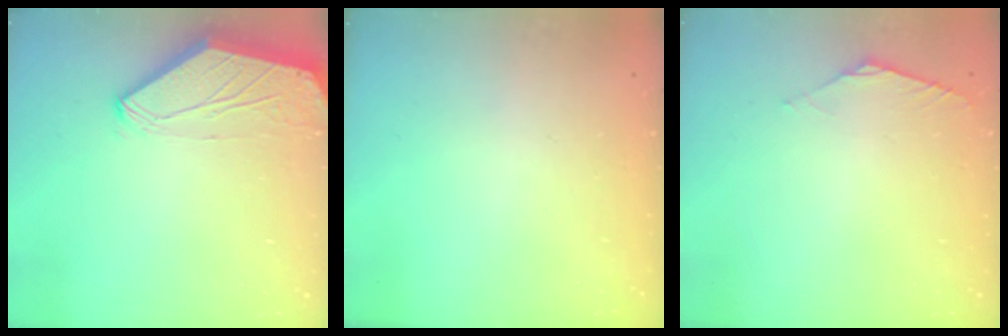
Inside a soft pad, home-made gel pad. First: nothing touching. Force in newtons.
{"total": 0.0}
{"total": 2.1, "press": 2.1, "slide": 0.6}